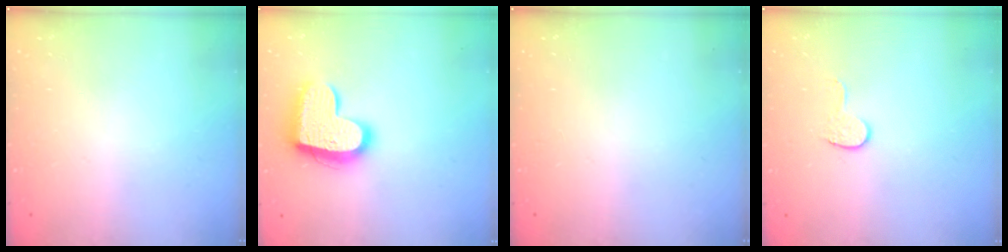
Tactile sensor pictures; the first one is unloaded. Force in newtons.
{"total": 16.3, "press": 16.3, "slide": 1.3}
{"total": 0.0}
{"total": 5.4, "press": 5.4, "slide": 0.5}